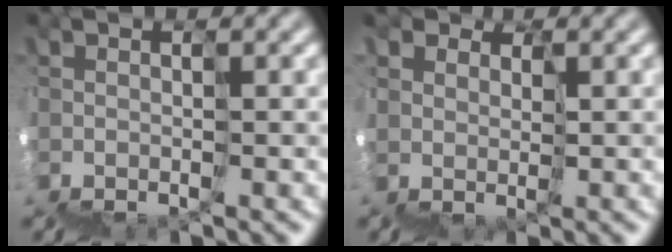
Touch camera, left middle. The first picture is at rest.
{"total": 4.3, "force": [3.0, 3.0, -0.1], "torque": [-0.002, 0.023, 0.052]}